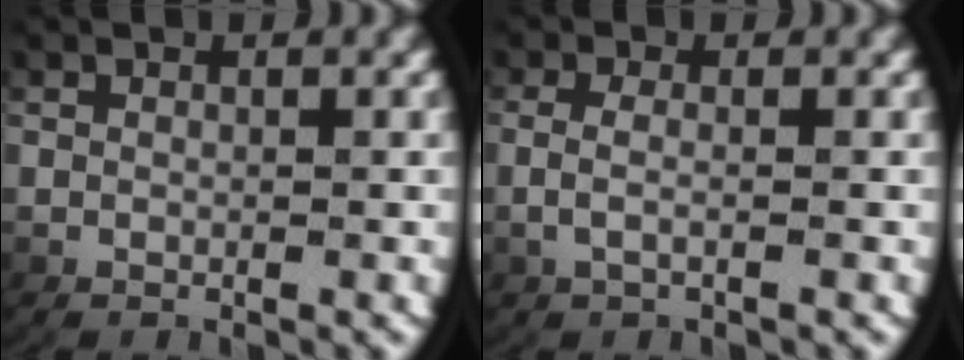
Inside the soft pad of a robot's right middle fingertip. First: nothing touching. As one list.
[{"total": 1.7, "force": [-0.3, 0.4, 1.7], "torque": [-0.049, -0.009, 0.001]}]